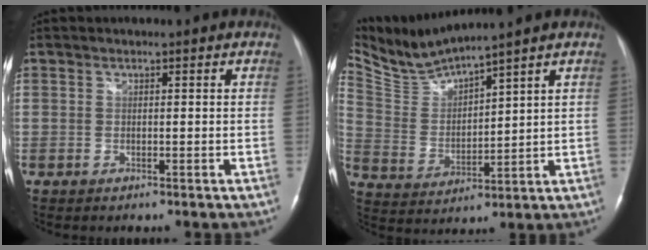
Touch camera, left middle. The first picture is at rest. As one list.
[{"total": 7.7, "force": [7.5, -0.8, 1.7], "torque": [-0.060, -0.004, 0.166]}]